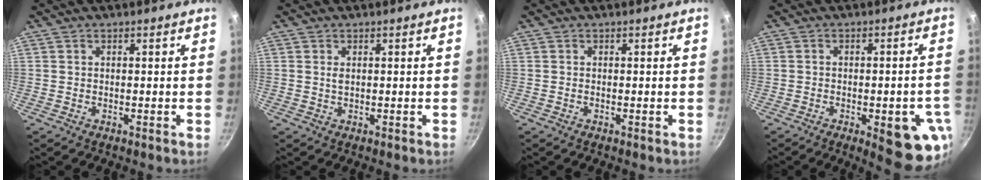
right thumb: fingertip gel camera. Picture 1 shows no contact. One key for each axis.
{"total": 0.9, "fx": 0.2, "fy": 0.4, "fz": 0.7, "tx": -0.014, "ty": -0.001, "tz": 0.004}
{"total": 0.0}
{"total": 12.4, "fx": -4.3, "fy": 4.3, "fz": 10.8, "tx": -0.102, "ty": 0.011, "tz": -0.049}